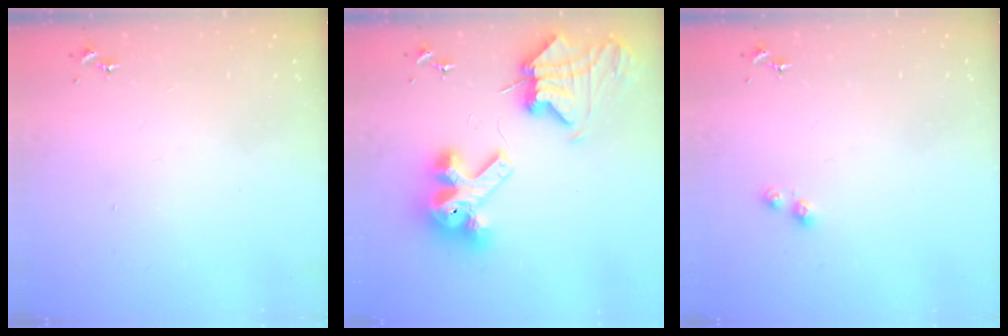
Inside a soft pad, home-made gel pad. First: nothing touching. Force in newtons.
{"total": 13.4, "press": 13.3, "slide": 1.9}
{"total": 4.4, "press": 4.3, "slide": 0.4}